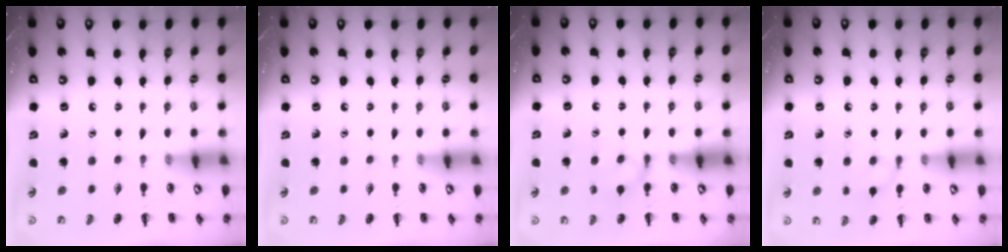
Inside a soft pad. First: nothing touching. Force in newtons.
{"total": 0.0}
{"total": 5.7, "press": 5.6, "slide": 1.3}
{"total": 8.2, "press": 7.9, "slide": 2.1}